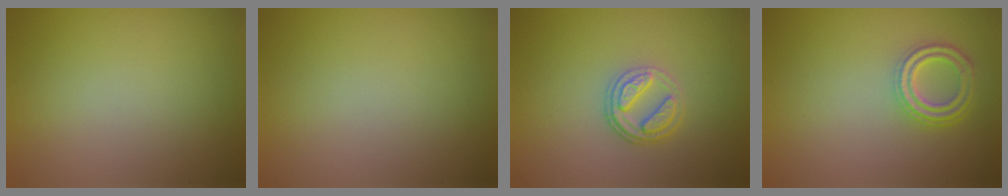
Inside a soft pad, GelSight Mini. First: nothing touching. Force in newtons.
{"total": 0.0}
{"total": 2.6, "press": 2.5, "slide": 0.8}
{"total": 3.6, "press": 2.9, "slide": 2.1}